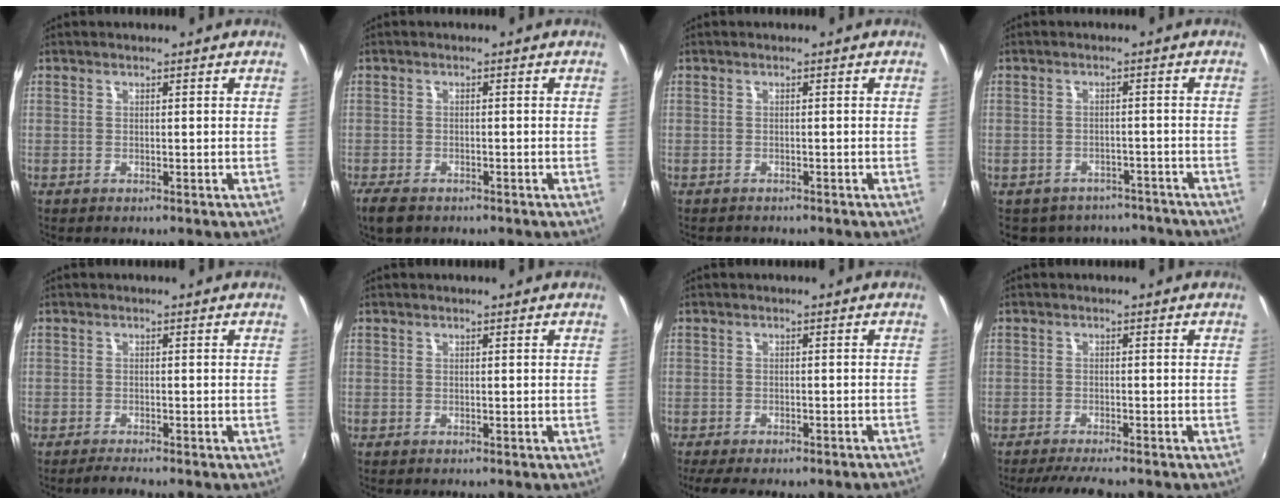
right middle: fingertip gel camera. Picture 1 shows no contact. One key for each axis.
{"total": 3.7, "fx": -2.7, "fy": 1.6, "fz": 1.9, "tx": -0.050, "ty": -0.013, "tz": -0.052}
{"total": 0.7, "fx": -0.7, "fy": 0.1, "fz": -0.2, "tx": 0.001, "ty": 0.000, "tz": -0.009}
{"total": 10.1, "fx": -8.5, "fy": 5.0, "fz": 2.4, "tx": -0.057, "ty": 0.010, "tz": -0.099}
{"total": 1.9, "fx": -1.7, "fy": -0.3, "fz": 0.7, "tx": -0.021, "ty": -0.007, "tz": -0.034}
{"total": 0.0}
{"total": 6.8, "fx": -5.7, "fy": 1.1, "fz": 3.6, "tx": -0.082, "ty": -0.024, "tz": -0.081}
{"total": 5.3, "fx": -4.6, "fy": 0.3, "fz": 2.7, "tx": -0.062, "ty": -0.015, "tz": -0.075}